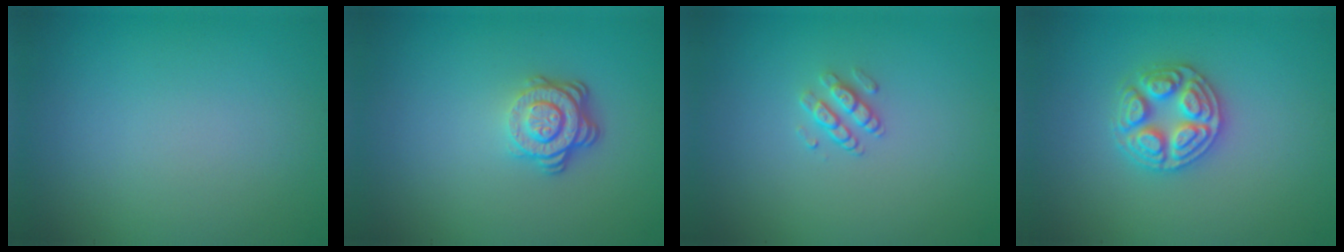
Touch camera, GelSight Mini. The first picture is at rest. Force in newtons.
{"total": 3.7, "press": 2.7, "slide": 2.5}
{"total": 1.5, "press": 1.1, "slide": 1.0}
{"total": 4.4, "press": 4.4, "slide": 0.5}